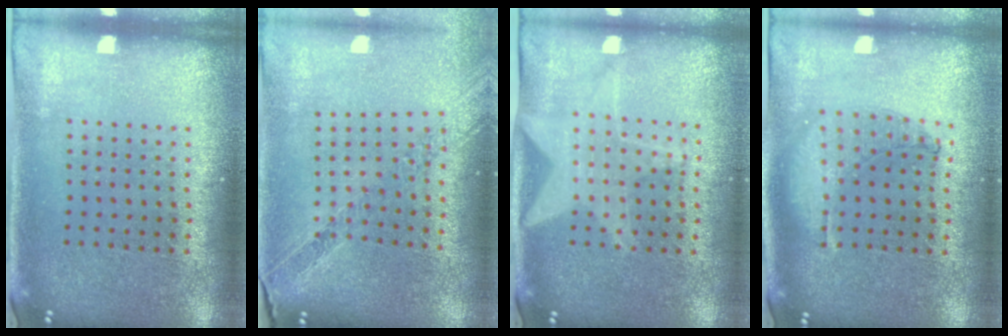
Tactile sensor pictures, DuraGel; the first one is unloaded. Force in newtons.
{"total": 1.1, "press": 1.1, "slide": 0.1}
{"total": 1.4, "press": 1.4, "slide": 0.2}
{"total": 0.9, "press": 0.9, "slide": 0.2}